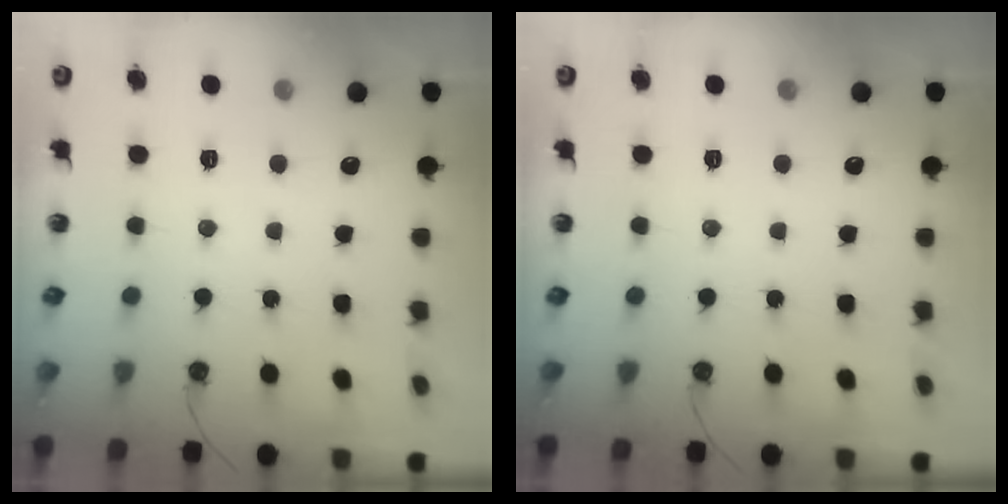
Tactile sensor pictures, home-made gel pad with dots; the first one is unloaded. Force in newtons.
{"total": 0.0}